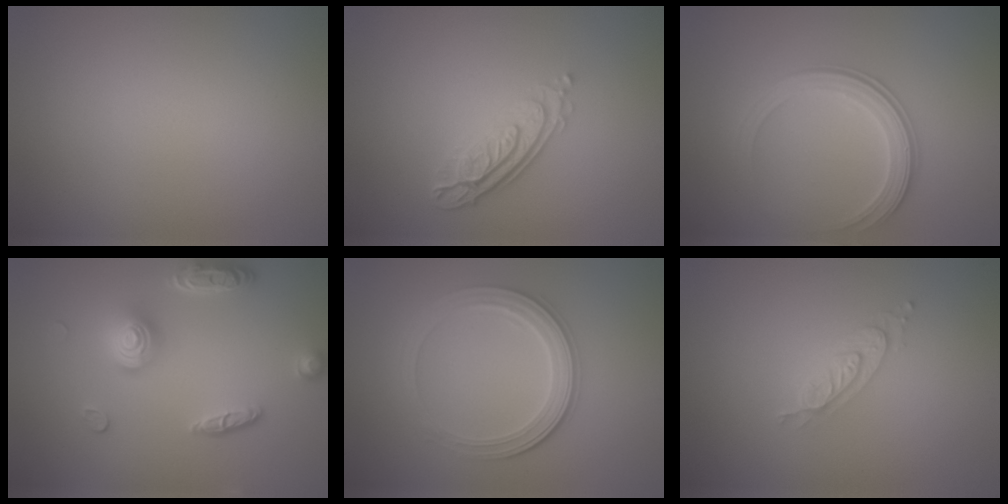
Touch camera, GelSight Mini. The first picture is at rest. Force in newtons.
{"total": 3.9, "press": 2.8, "slide": 2.7}
{"total": 3.0, "press": 2.8, "slide": 0.9}
{"total": 4.8, "press": 3.7, "slide": 3.1}
{"total": 3.9, "press": 3.4, "slide": 1.9}
{"total": 2.2, "press": 2.2, "slide": 0.3}